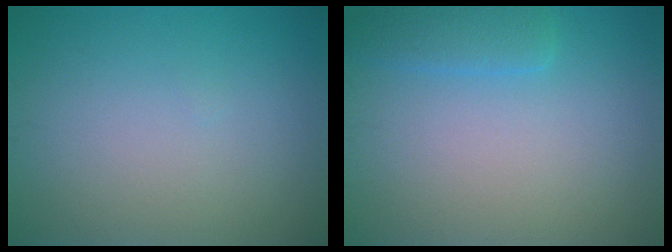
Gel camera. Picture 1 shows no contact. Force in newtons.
{"total": 2.0, "press": 1.9, "slide": 0.3}